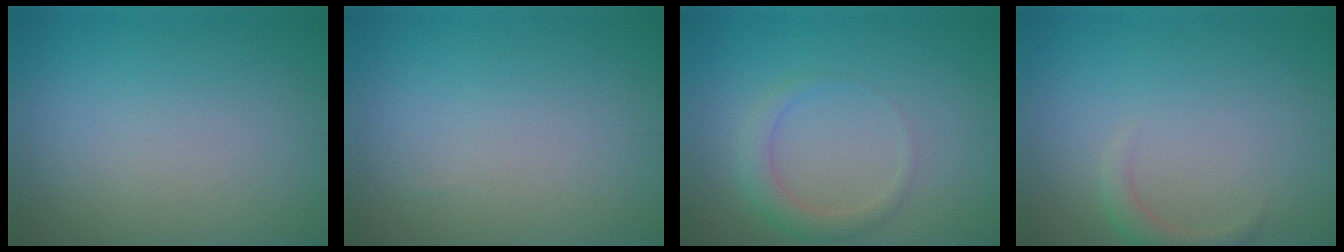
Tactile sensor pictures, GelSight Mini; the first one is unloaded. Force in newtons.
{"total": 0.0}
{"total": 2.1, "press": 2.1, "slide": 0.1}
{"total": 1.6, "press": 1.6, "slide": 0.1}